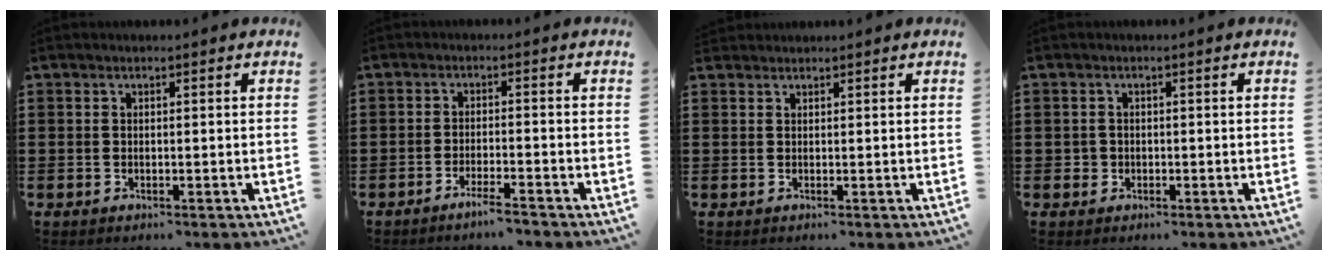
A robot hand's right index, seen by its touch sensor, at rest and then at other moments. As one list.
[{"total": 2.9, "force": [-2.5, -0.1, 1.4], "torque": [-0.022, 0.002, -0.048]}, {"total": 0.8, "force": [0.8, 0.2, -0.2], "torque": [0.002, 0.003, 0.015]}, {"total": 1.3, "force": [-0.3, 1.3, 0.2], "torque": [-0.008, 0.004, -0.008]}]